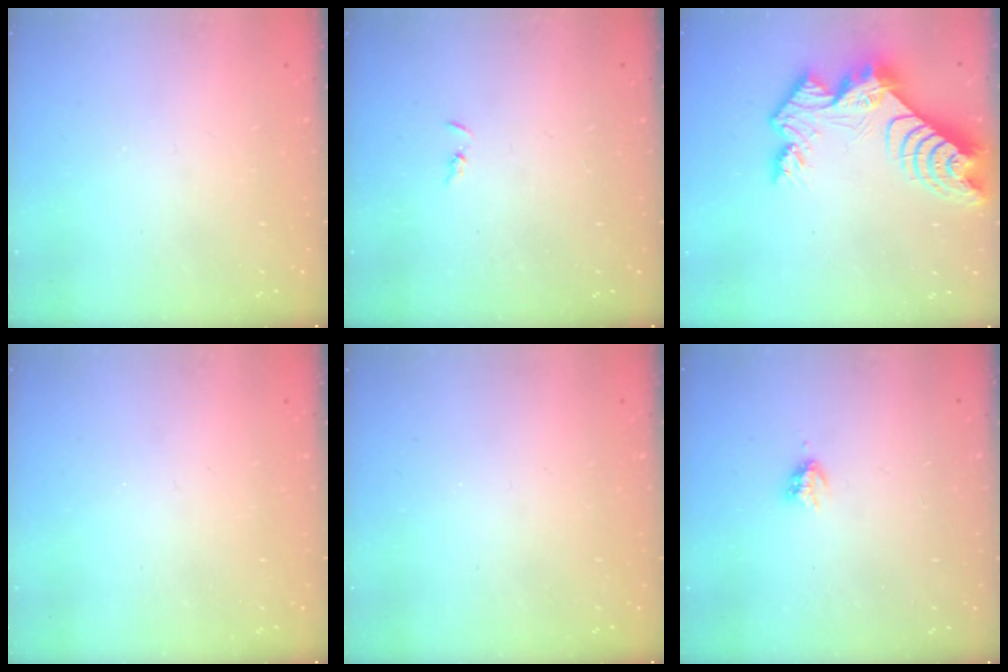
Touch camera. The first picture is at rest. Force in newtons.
{"total": 1.3, "press": 1.2, "slide": 0.3}
{"total": 13.2, "press": 13.2, "slide": 1.0}
{"total": 0.0}
{"total": 0.0}
{"total": 2.9, "press": 2.9, "slide": 0.5}